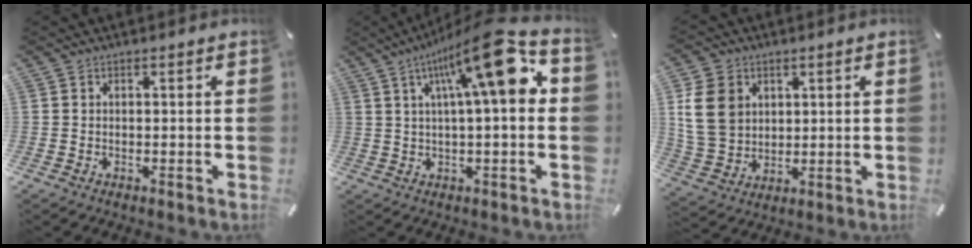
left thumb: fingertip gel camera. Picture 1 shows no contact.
{"total": 18.1, "force": [6.4, 4.5, 16.4], "torque": [-0.249, -0.030, 0.091]}
{"total": 11.1, "force": [3.1, 9.4, 5.0], "torque": [-0.133, 0.002, 0.059]}